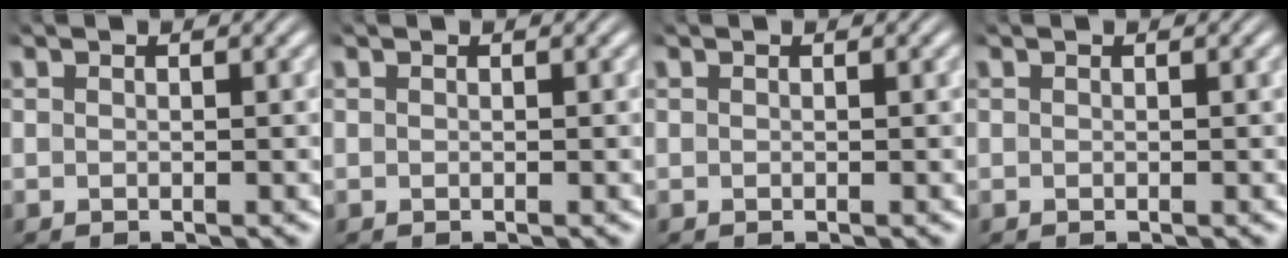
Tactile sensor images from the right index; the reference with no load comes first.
{"total": 0.0}
{"total": 0.0}
{"total": 0.0}